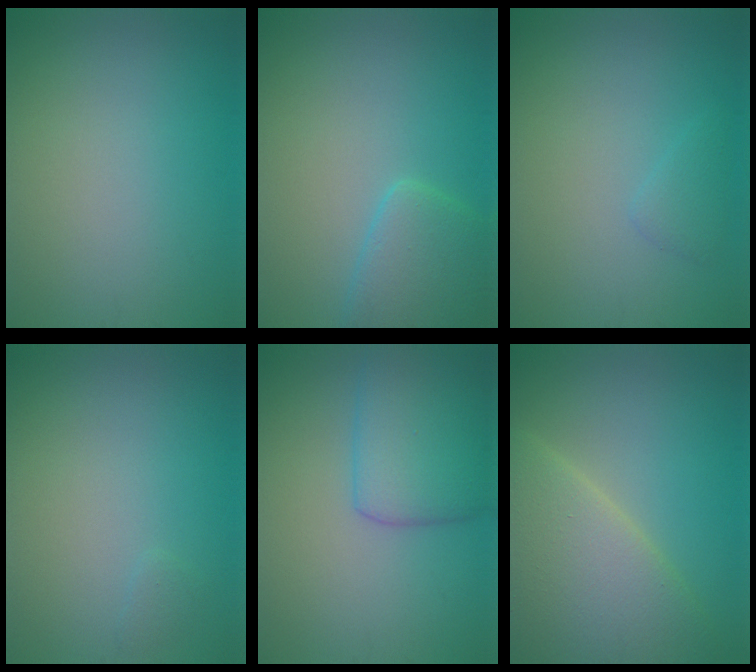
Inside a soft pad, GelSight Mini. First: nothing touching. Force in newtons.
{"total": 3.8, "press": 3.8, "slide": 0.3}
{"total": 1.1, "press": 1.1, "slide": 0.1}
{"total": 0.5, "press": 0.5, "slide": 0.0}
{"total": 4.9, "press": 4.9, "slide": 0.2}
{"total": 7.4, "press": 7.3, "slide": 0.5}